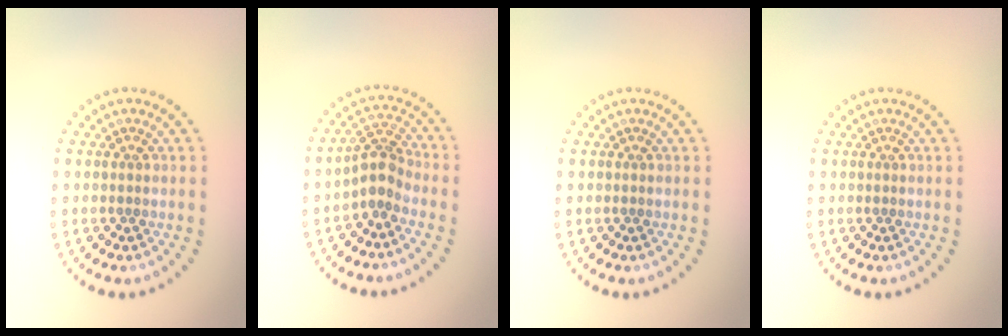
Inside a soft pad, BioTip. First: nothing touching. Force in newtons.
{"total": 2.6, "press": 1.9, "slide": 1.7}
{"total": 0.0}
{"total": 0.0}